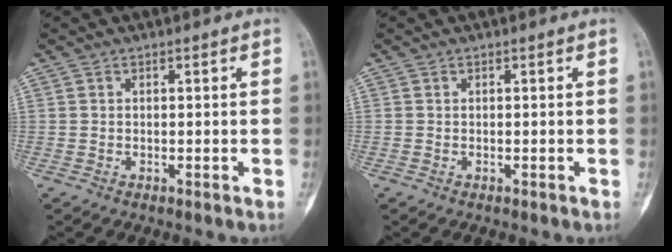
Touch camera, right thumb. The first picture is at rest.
{"total": 0.0}